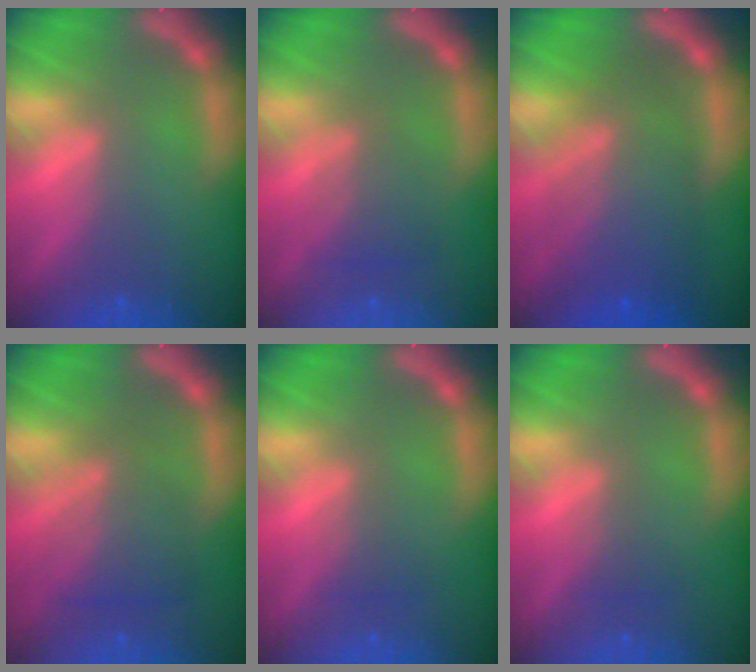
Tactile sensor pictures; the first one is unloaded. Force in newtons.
{"total": 3.0}
{"total": 8.5}
{"total": 5.1}
{"total": 1.5}
{"total": 1.5}